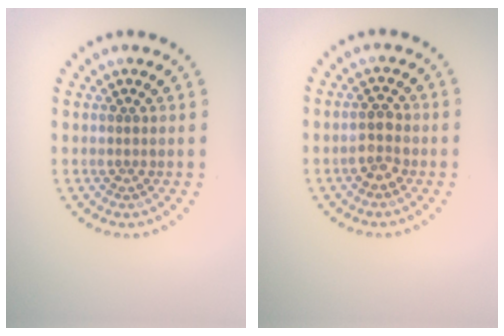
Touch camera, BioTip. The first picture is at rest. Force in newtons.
{"total": 2.3, "press": 2.3, "slide": 0.6}